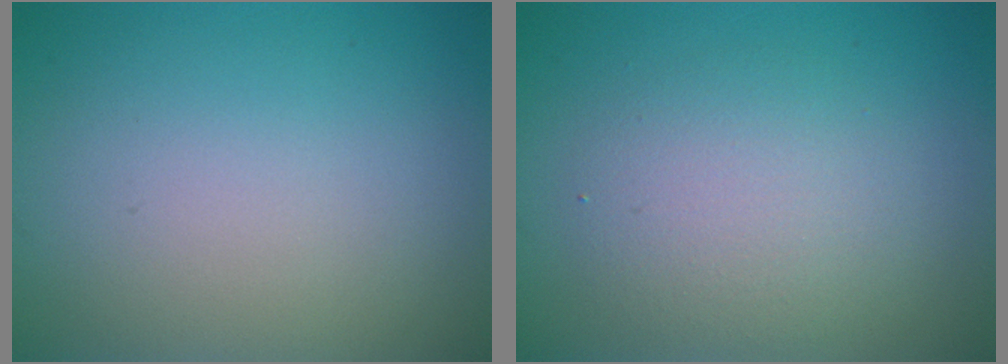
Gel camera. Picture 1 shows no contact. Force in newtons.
{"total": 3.6, "press": 3.6, "slide": 0.1}